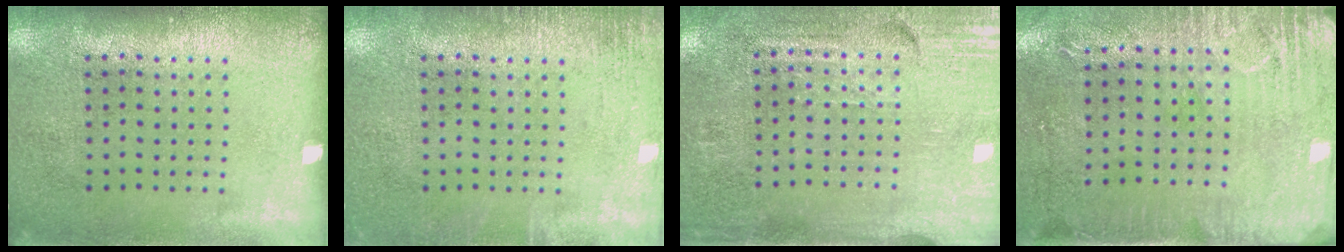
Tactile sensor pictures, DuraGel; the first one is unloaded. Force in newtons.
{"total": 1.5, "press": 1.5, "slide": 0.2}
{"total": 3.4, "press": 3.1, "slide": 1.3}
{"total": 2.9, "press": 2.4, "slide": 1.6}